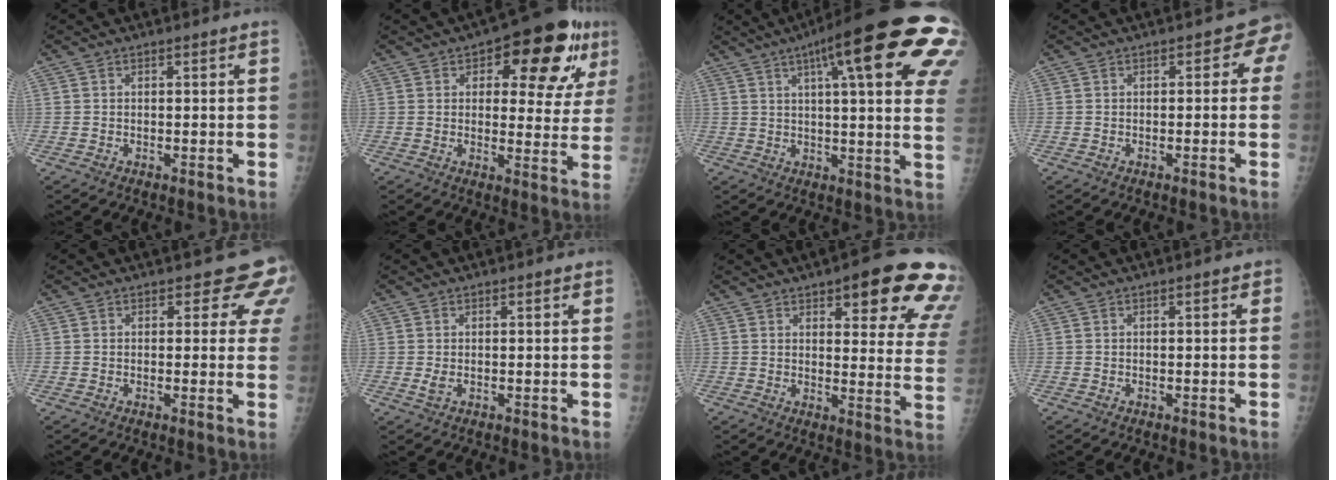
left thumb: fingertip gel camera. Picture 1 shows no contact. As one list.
[{"total": 16.0, "force": [6.8, 7.5, 12.4], "torque": [-0.113, -0.003, 0.085]}, {"total": 27.5, "force": [11.6, 5.7, 24.3], "torque": [-0.263, 0.010, 0.150]}, {"total": 2.7, "force": [-0.1, 2.0, 1.8], "torque": [0.011, 0.011, -0.014]}, {"total": 5.4, "force": [3.9, 2.9, 2.5], "torque": [0.010, -0.017, 0.025]}, {"total": 1.7, "force": [0.1, 0.9, 1.4], "torque": [-0.023, -0.001, 0.004]}, {"total": 16.6, "force": [10.1, 5.2, 12.1], "torque": [-0.113, -0.046, 0.116]}, {"total": 0.8, "force": [0.2, 0.5, 0.6], "torque": [-0.001, 0.003, -0.001]}]